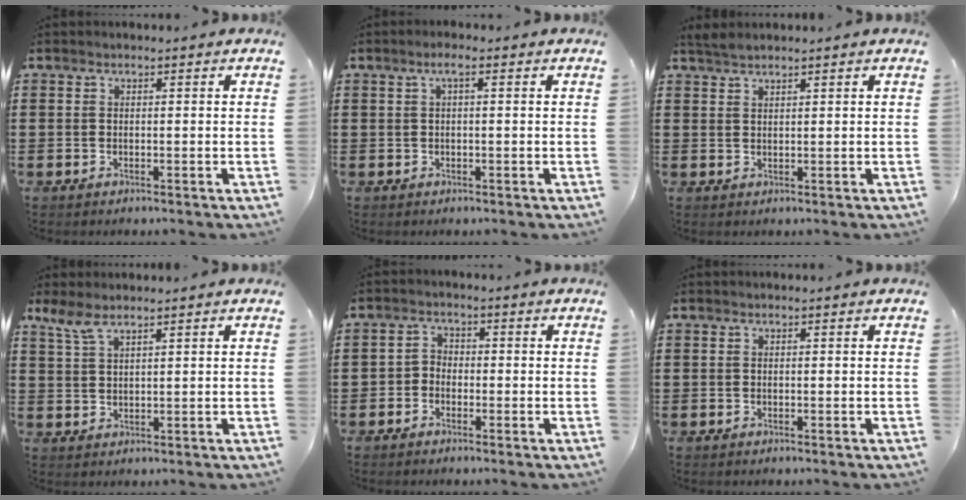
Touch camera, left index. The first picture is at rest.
{"total": 1.9, "force": [0.2, 0.3, 1.9], "torque": [-0.035, 0.004, 0.003]}
{"total": 1.5, "force": [1.4, 0.1, 0.5], "torque": [-0.013, 0.000, 0.027]}
{"total": 3.8, "force": [2.7, 1.0, 2.4], "torque": [-0.055, 0.001, 0.051]}
{"total": 2.0, "force": [-1.5, 1.3, 0.2], "torque": [-0.012, 0.007, -0.035]}
{"total": 0.0}